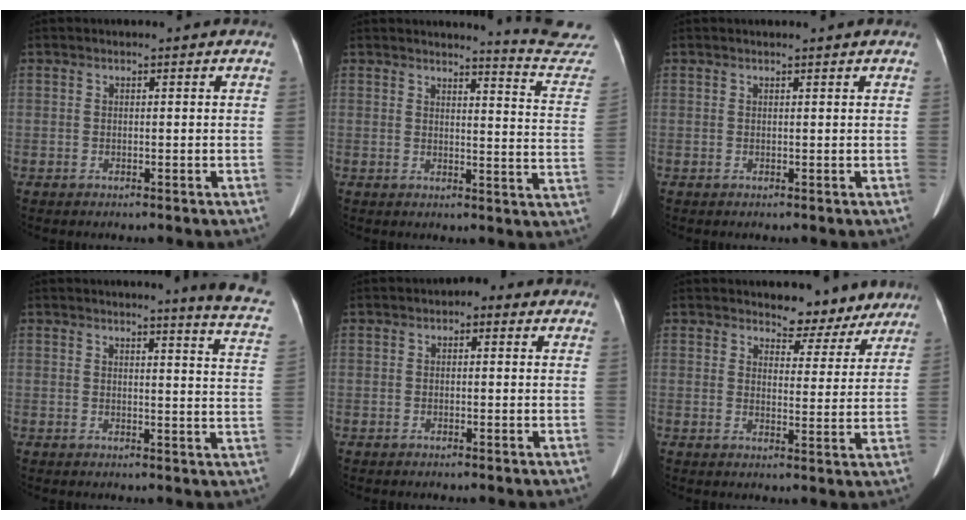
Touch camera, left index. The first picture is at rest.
{"total": 12.3, "force": [12.2, -1.8, 0.0], "torque": [-0.001, -0.131, 0.119]}
{"total": 1.5, "force": [1.4, -0.2, 0.5], "torque": [-0.010, 0.014, 0.022]}
{"total": 9.2, "force": [8.2, -0.8, 4.0], "torque": [-0.037, -0.057, 0.068]}
{"total": 1.4, "force": [0.2, 1.0, 1.0], "torque": [-0.011, 0.013, -0.002]}
{"total": 6.6, "force": [6.0, 2.6, 0.9], "torque": [-0.002, -0.008, 0.074]}